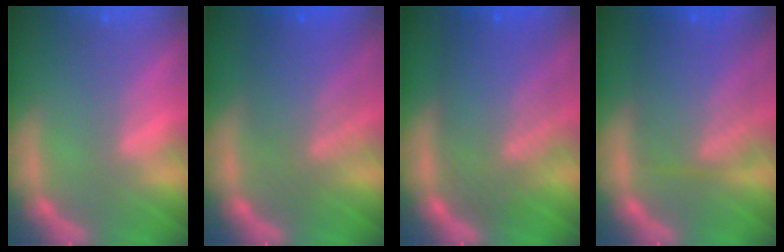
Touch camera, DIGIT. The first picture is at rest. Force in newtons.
{"total": 7.1}
{"total": 9.6}
{"total": 8.6}